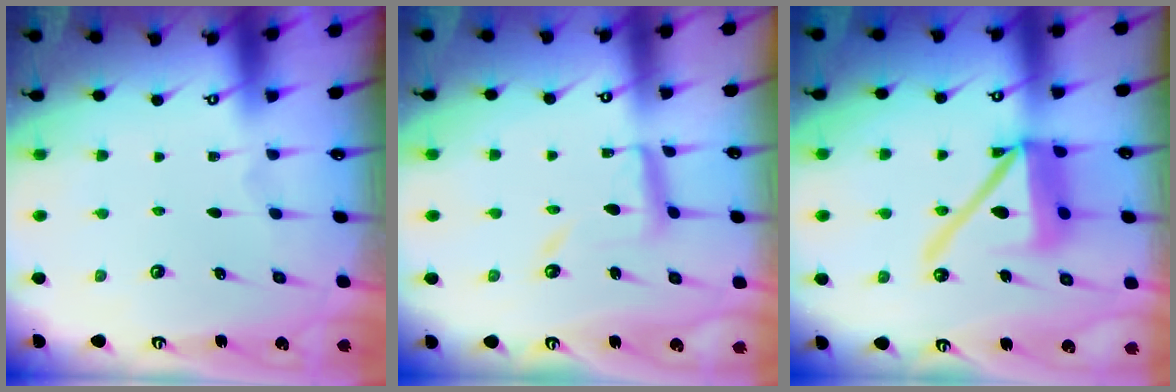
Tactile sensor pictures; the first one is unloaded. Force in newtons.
{"total": 10.6, "press": 10.6, "slide": 1.0}
{"total": 14.9, "press": 14.8, "slide": 2.1}